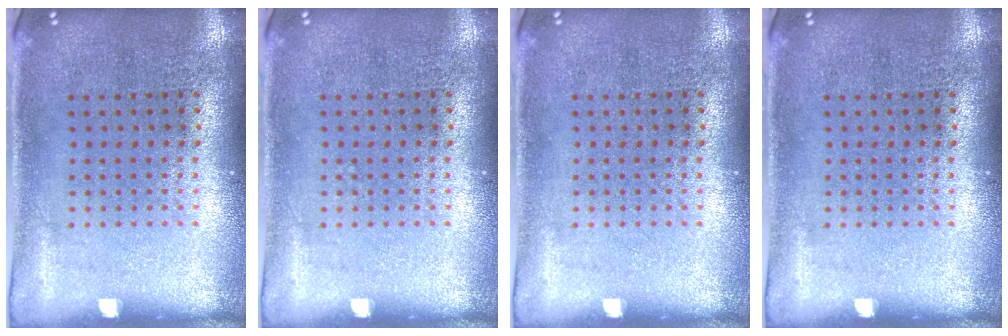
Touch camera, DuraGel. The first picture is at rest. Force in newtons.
{"total": 0.0}
{"total": 0.0}
{"total": 0.0}